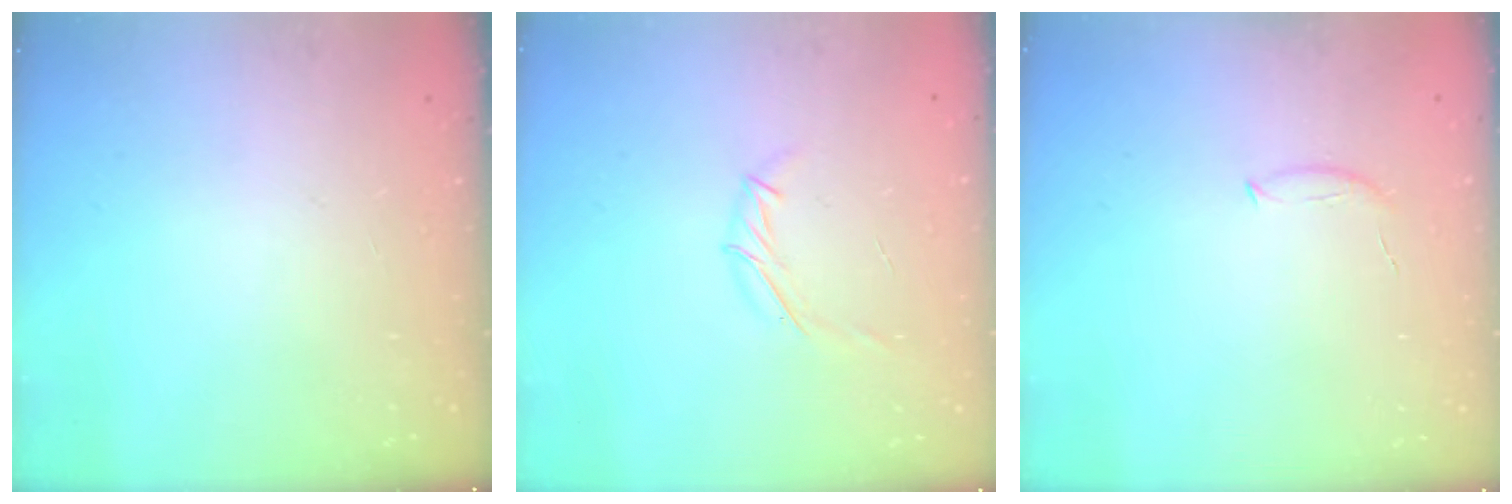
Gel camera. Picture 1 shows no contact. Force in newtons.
{"total": 4.7, "press": 4.6, "slide": 1.1}
{"total": 5.8, "press": 5.7, "slide": 1.4}